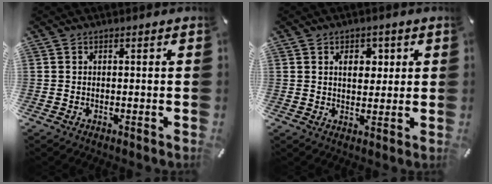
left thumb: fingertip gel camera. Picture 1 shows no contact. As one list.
[{"total": 5.4, "force": [1.5, 3.9, 3.4], "torque": [-0.038, -0.006, 0.016]}]